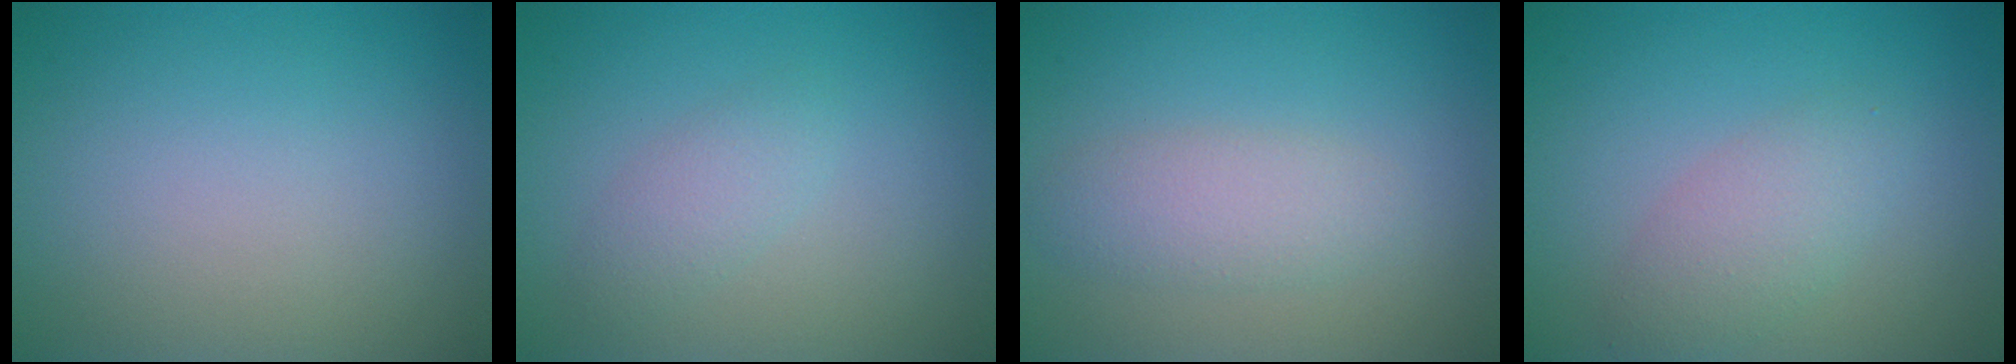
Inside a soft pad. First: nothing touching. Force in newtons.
{"total": 1.7, "press": 1.7, "slide": 0.1}
{"total": 2.6, "press": 2.6, "slide": 0.1}
{"total": 2.9, "press": 2.9, "slide": 0.2}